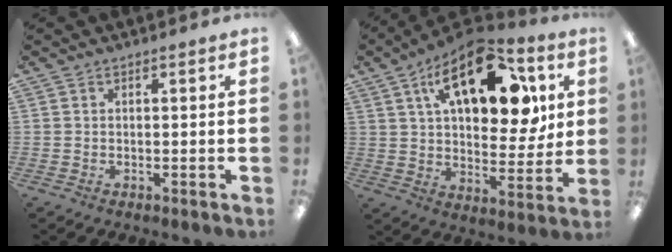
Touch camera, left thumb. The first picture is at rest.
{"total": 22.4, "force": [10.2, 10.9, 16.7], "torque": [-0.239, -0.029, 0.164]}